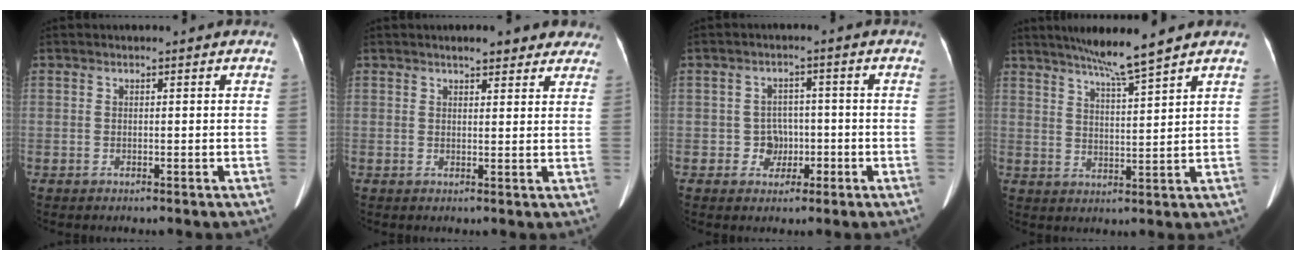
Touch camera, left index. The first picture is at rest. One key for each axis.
{"total": 6.1, "fx": 5.1, "fy": 1.9, "fz": 2.8, "tx": -0.017, "ty": 0.011, "tz": 0.054}
{"total": 3.7, "fx": -1.2, "fy": 3.4, "fz": 1.1, "tx": -0.013, "ty": 0.011, "tz": -0.014}
{"total": 7.6, "fx": 6.2, "fy": -1.1, "fz": 4.3, "tx": -0.074, "ty": 0.000, "tz": 0.109}